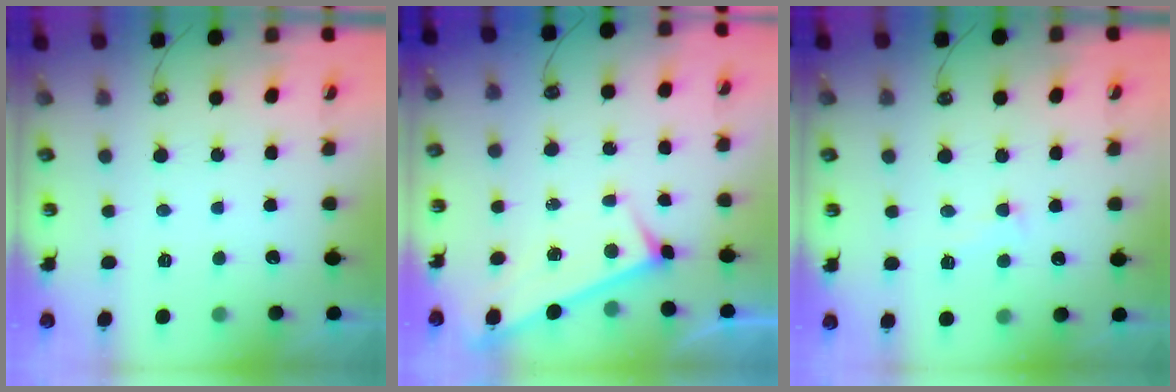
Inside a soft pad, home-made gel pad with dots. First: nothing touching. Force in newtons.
{"total": 3.3, "press": 3.3, "slide": 0.2}
{"total": 0.8, "press": 0.4, "slide": 0.7}